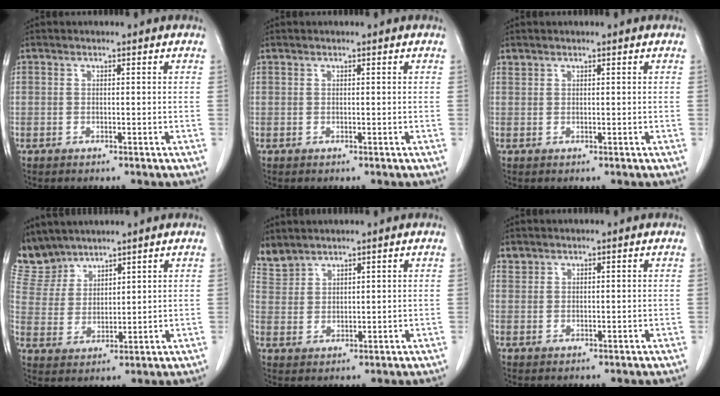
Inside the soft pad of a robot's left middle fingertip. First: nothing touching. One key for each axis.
{"total": 0.0}
{"total": 0.6, "fx": 0.6, "fy": 0.2, "fz": 0.0, "tx": -0.004, "ty": 0.004, "tz": 0.012}
{"total": 6.5, "fx": 6.3, "fy": 1.8, "fz": -0.1, "tx": -0.010, "ty": 0.009, "tz": 0.143}
{"total": 3.9, "fx": 3.8, "fy": 0.9, "fz": -0.1, "tx": -0.007, "ty": 0.007, "tz": 0.086}
{"total": 1.1, "fx": 1.0, "fy": 0.5, "fz": -0.1, "tx": 0.005, "ty": 0.003, "tz": 0.019}